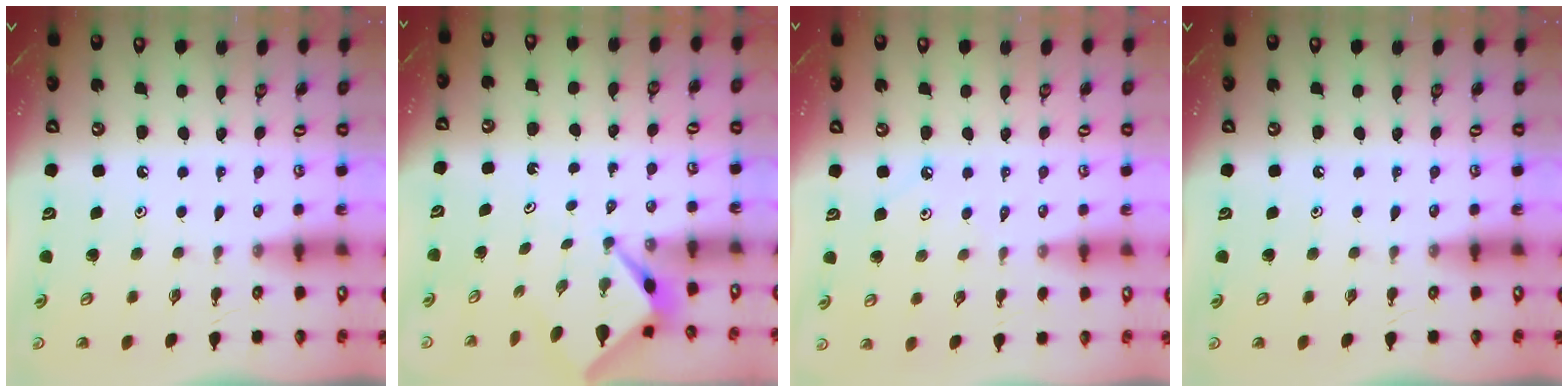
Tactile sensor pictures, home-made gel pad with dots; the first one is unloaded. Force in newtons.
{"total": 2.6, "press": 2.6, "slide": 0.1}
{"total": 2.2, "press": 2.1, "slide": 0.4}
{"total": 0.0}